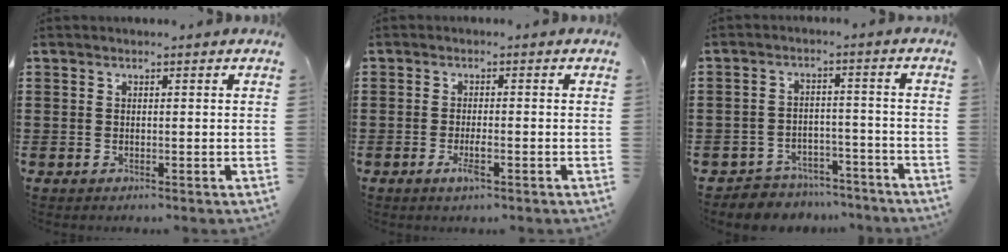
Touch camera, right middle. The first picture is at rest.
{"total": 2.6, "force": [-1.2, 0.3, 2.2], "torque": [-0.046, -0.004, -0.023]}
{"total": 4.7, "force": [-4.6, 1.2, -0.1], "torque": [-0.003, 0.010, -0.096]}